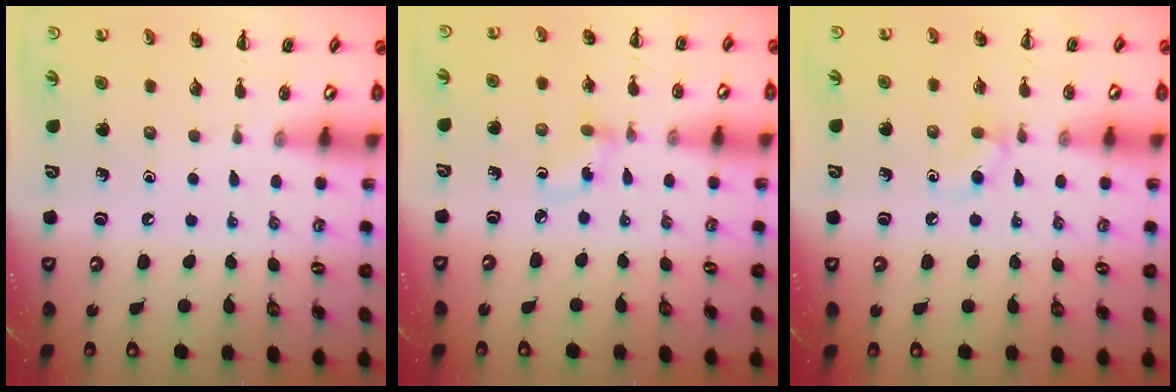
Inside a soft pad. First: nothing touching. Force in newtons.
{"total": 3.1, "press": 2.8, "slide": 1.3}
{"total": 4.8, "press": 4.5, "slide": 1.7}